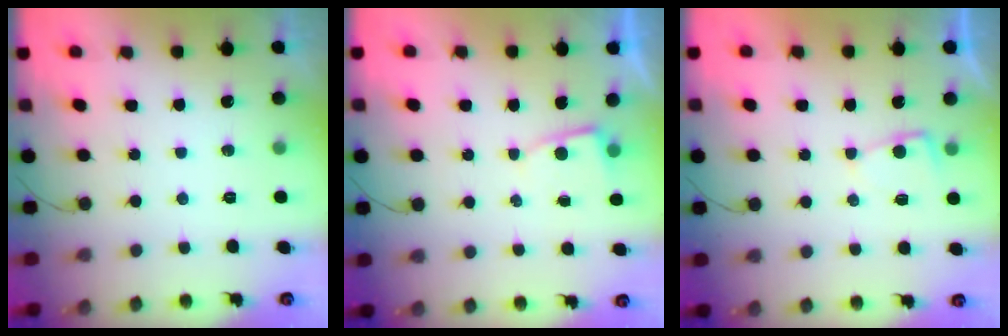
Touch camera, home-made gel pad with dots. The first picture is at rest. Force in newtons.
{"total": 2.8, "press": 2.8, "slide": 0.2}
{"total": 2.9, "press": 2.9, "slide": 0.3}